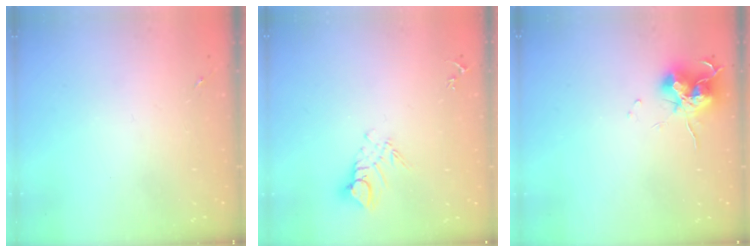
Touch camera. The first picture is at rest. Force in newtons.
{"total": 7.9, "press": 7.8, "slide": 0.8}
{"total": 12.6, "press": 12.5, "slide": 1.4}